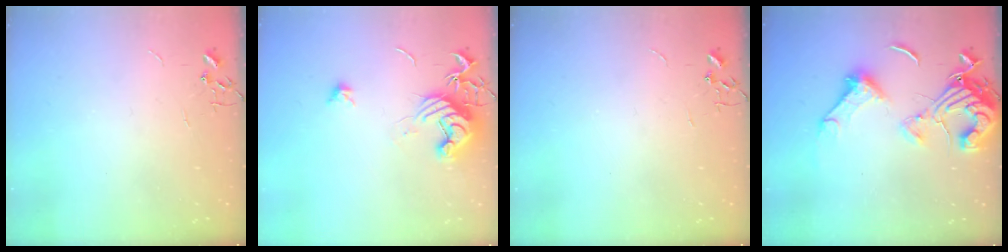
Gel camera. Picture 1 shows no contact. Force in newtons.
{"total": 13.1, "press": 13.1, "slide": 1.0}
{"total": 0.0}
{"total": 16.3, "press": 16.2, "slide": 1.7}